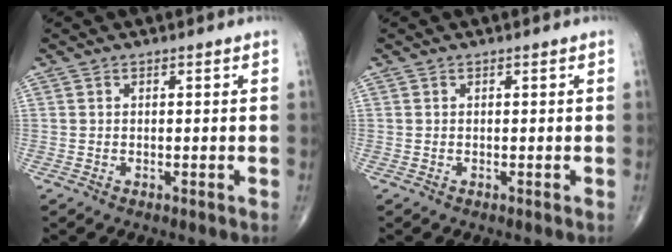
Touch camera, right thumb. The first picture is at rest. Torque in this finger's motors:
{"motor_torque": [-0.03, 0.03, 0.00, 0.00, 0.03]}